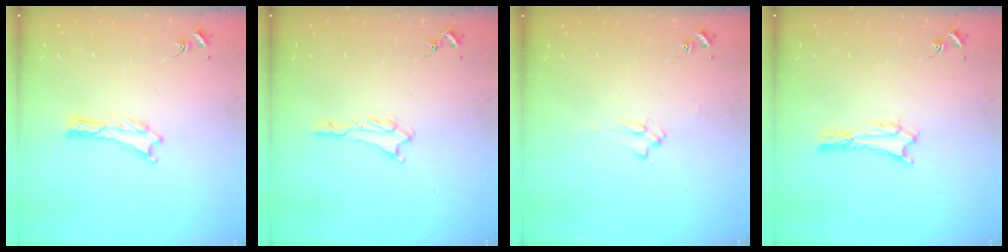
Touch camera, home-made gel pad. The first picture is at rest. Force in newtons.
{"total": 1.1, "press": 1.0, "slide": 0.1}
{"total": 2.0, "press": 2.0, "slide": 0.3}
{"total": 1.6, "press": 1.6, "slide": 0.2}